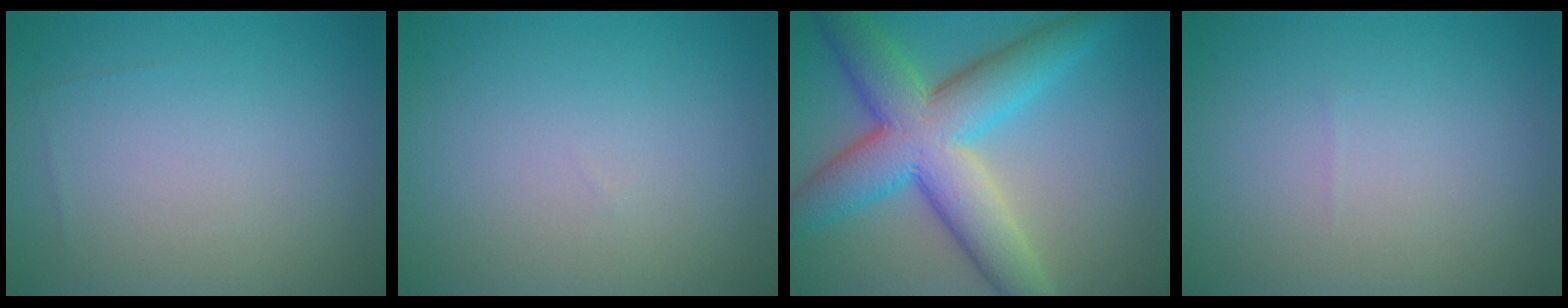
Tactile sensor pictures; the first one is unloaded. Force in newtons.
{"total": 0.0}
{"total": 10.0, "press": 10.0, "slide": 0.2}
{"total": 0.0}